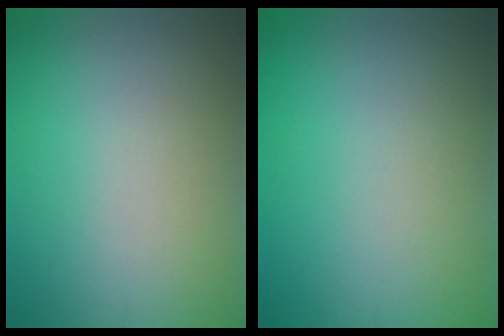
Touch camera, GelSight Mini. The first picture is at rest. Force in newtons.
{"total": 0.0}